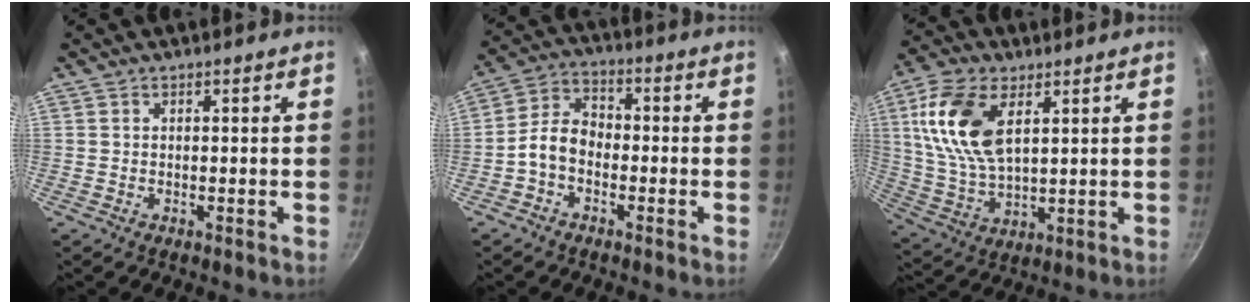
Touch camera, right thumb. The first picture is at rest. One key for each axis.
{"total": 6.8, "fx": -2.2, "fy": 4.8, "fz": 4.3, "tx": -0.069, "ty": 0.036, "tz": -0.056}
{"total": 15.0, "fx": 5.1, "fy": 8.1, "fz": 11.6, "tx": -0.220, "ty": -0.011, "tz": 0.105}